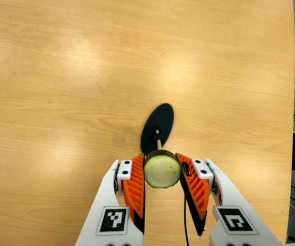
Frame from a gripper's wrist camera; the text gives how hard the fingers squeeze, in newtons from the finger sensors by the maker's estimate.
{"total": 9.9, "left": 9.3, "right": 10.5}